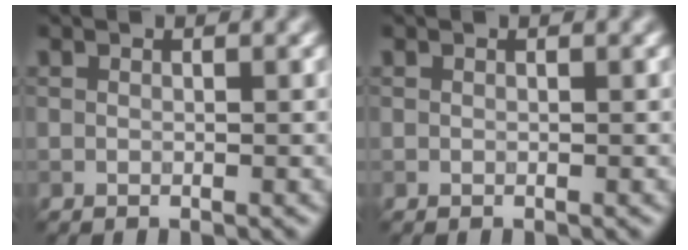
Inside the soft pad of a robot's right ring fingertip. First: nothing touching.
{"total": 0.0}